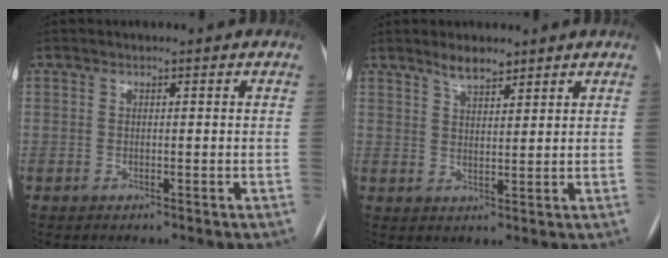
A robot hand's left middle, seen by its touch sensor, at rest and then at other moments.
{"total": 3.4, "force": [2.9, 0.9, 1.6], "torque": [-0.035, -0.001, 0.051]}